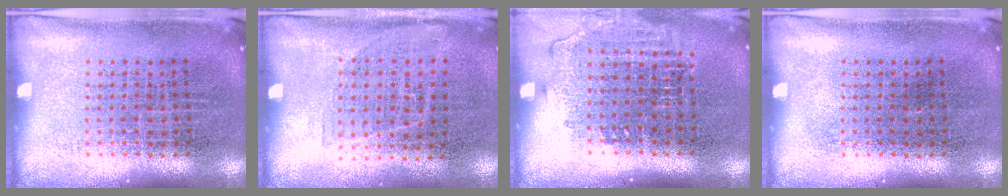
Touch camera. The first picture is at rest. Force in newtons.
{"total": 1.1, "press": 0.9, "slide": 0.6}
{"total": 1.3, "press": 1.1, "slide": 0.6}
{"total": 0.0}